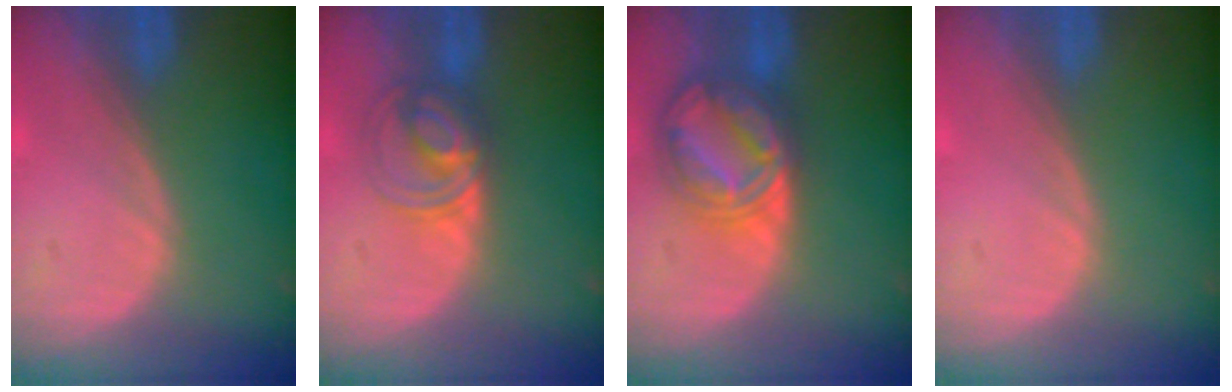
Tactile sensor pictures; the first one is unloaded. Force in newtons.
{"total": 5.5, "press": 5.5, "slide": 0.6}
{"total": 8.9, "press": 8.8, "slide": 0.8}
{"total": 0.0}